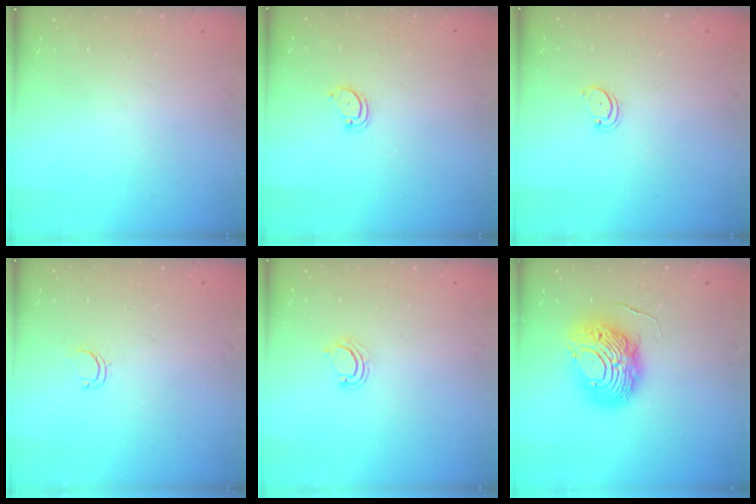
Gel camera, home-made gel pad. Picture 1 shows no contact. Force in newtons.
{"total": 3.0, "press": 3.0, "slide": 0.3}
{"total": 2.2, "press": 2.2, "slide": 0.2}
{"total": 3.5, "press": 3.5, "slide": 0.5}
{"total": 2.2, "press": 2.2, "slide": 0.1}
{"total": 12.2, "press": 12.2, "slide": 1.2}